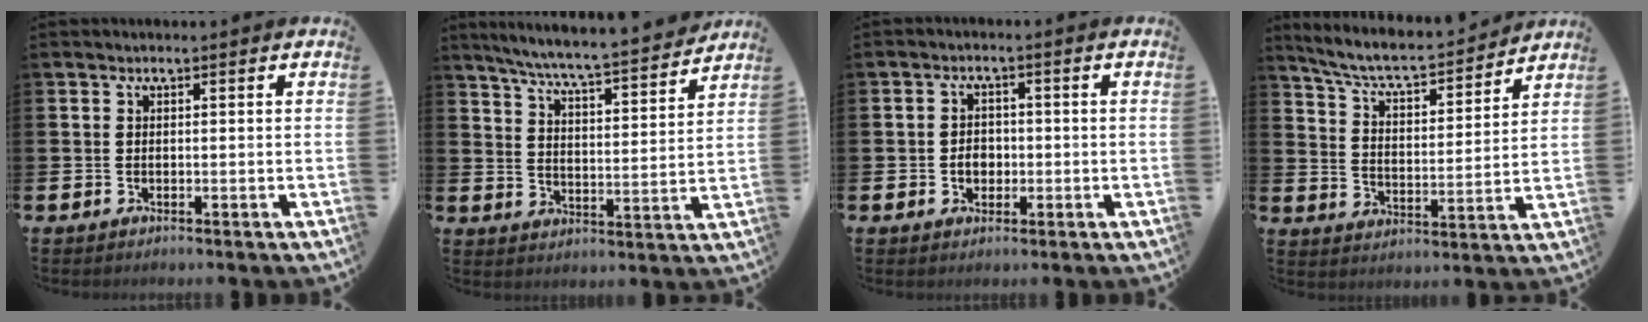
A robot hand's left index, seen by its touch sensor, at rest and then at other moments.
{"total": 7.1, "force": [6.7, -0.2, 2.3], "torque": [-0.066, -0.053, 0.112]}
{"total": 2.6, "force": [-0.6, 2.1, 1.4], "torque": [-0.011, -0.003, -0.018]}
{"total": 7.1, "force": [6.5, 1.2, 2.6], "torque": [-0.081, -0.050, 0.109]}